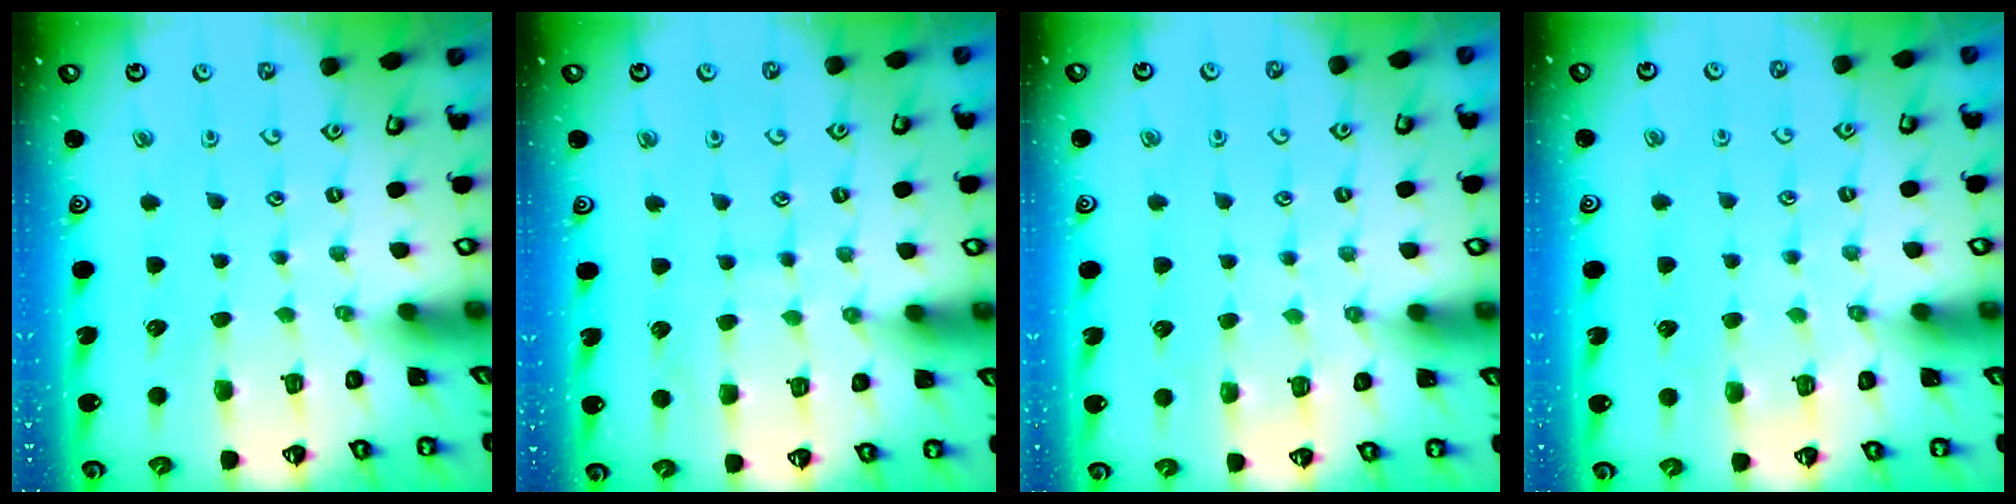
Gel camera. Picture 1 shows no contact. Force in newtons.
{"total": 6.6, "press": 6.6, "slide": 0.4}
{"total": 4.3, "press": 4.3, "slide": 0.4}
{"total": 3.2, "press": 3.1, "slide": 0.7}